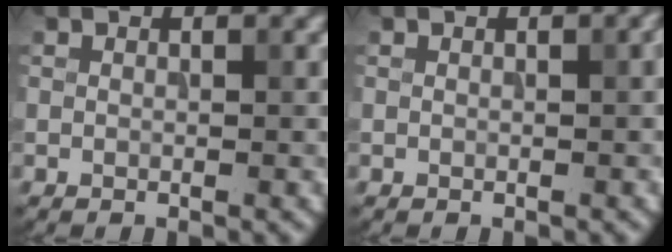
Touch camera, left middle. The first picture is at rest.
{"total": 1.0, "force": [0.1, 0.3, 0.9], "torque": [-0.006, 0.007, -0.001]}